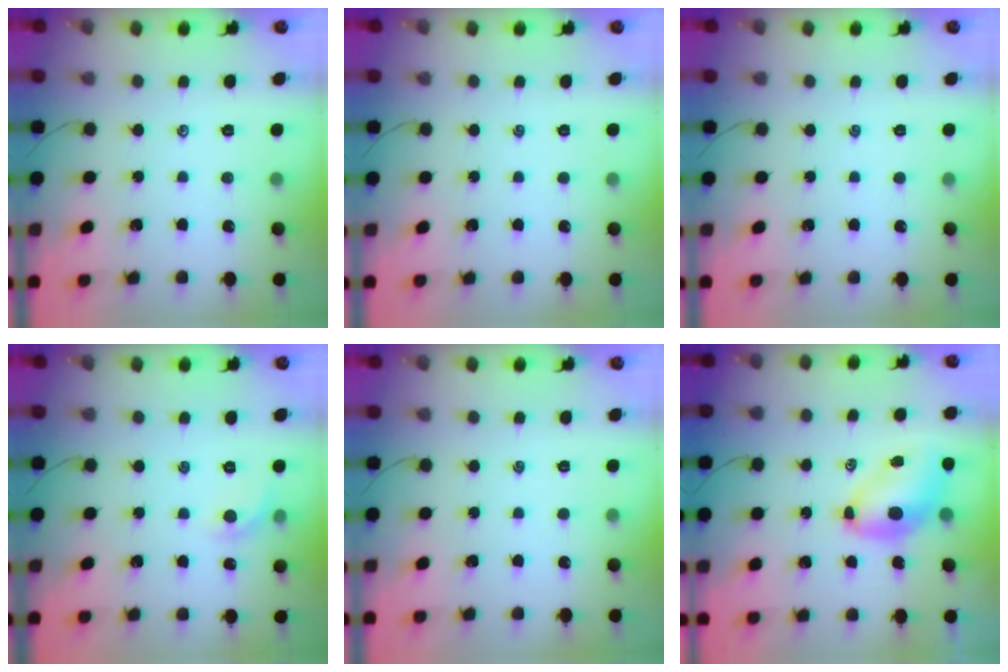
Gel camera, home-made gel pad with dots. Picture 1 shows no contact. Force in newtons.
{"total": 0.0}
{"total": 0.0}
{"total": 4.8, "press": 4.7, "slide": 1.2}
{"total": 0.0}
{"total": 7.3, "press": 7.1, "slide": 1.6}